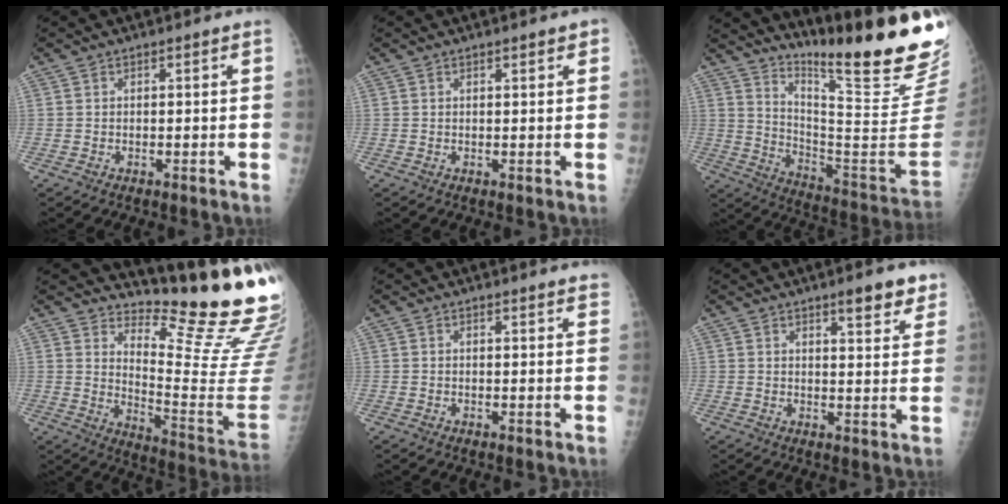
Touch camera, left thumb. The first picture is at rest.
{"total": 1.6, "force": [1.0, 0.5, 1.1], "torque": [-0.011, -0.002, 0.011]}
{"total": 27.1, "force": [20.4, 2.1, 17.7], "torque": [-0.245, -0.161, 0.295]}
{"total": 18.9, "force": [16.2, 1.8, 9.5], "torque": [-0.116, -0.193, 0.217]}
{"total": 2.8, "force": [2.7, 0.4, 0.7], "torque": [-0.004, -0.011, 0.020]}
{"total": 6.6, "force": [4.7, 1.8, 4.3], "torque": [-0.037, -0.026, 0.062]}